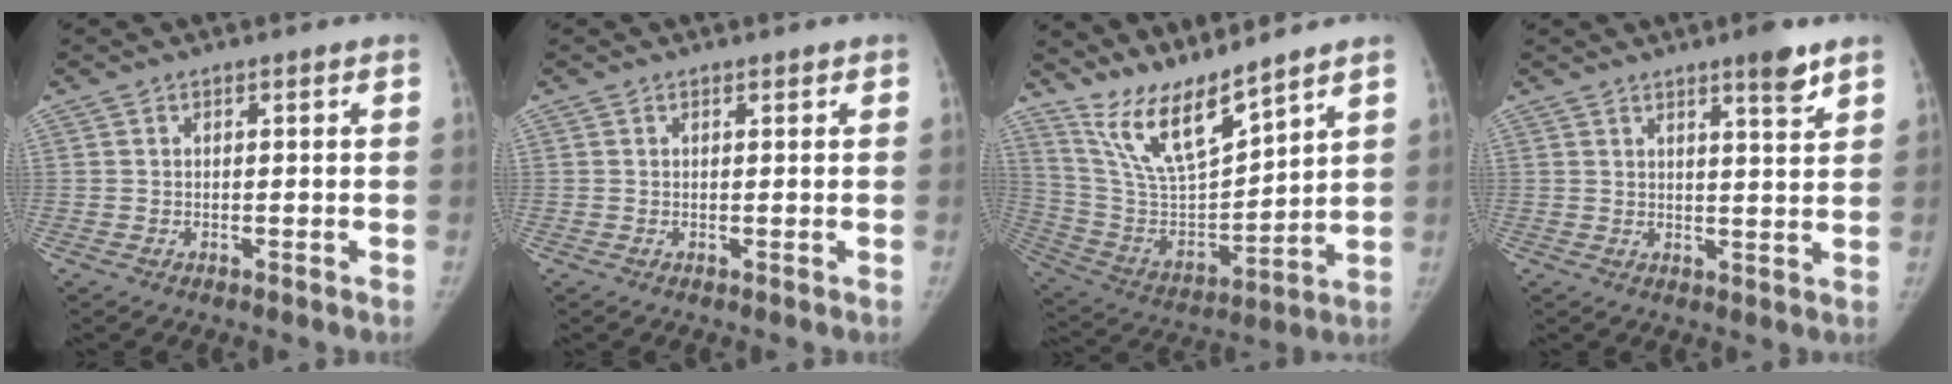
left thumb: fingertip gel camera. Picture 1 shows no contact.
{"total": 0.7, "force": [0.5, 0.3, 0.3], "torque": [-0.004, -0.003, 0.007]}
{"total": 14.5, "force": [12.2, 2.3, 7.5], "torque": [-0.127, -0.074, 0.250]}
{"total": 5.4, "force": [3.8, 0.7, 3.8], "torque": [-0.048, -0.027, 0.053]}